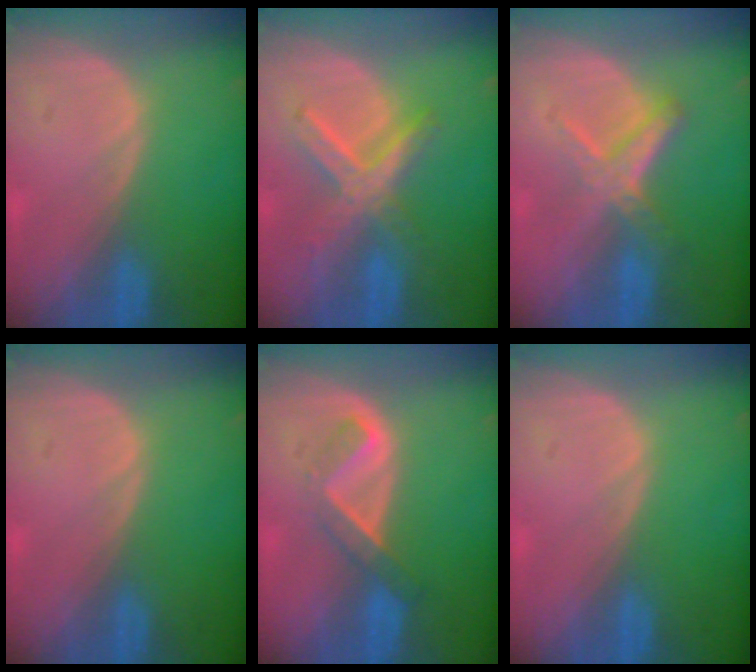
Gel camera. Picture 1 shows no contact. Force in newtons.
{"total": 7.4, "press": 6.4, "slide": 3.7}
{"total": 5.8, "press": 5.4, "slide": 1.9}
{"total": 0.0}
{"total": 5.2, "press": 4.4, "slide": 2.8}
{"total": 0.0}